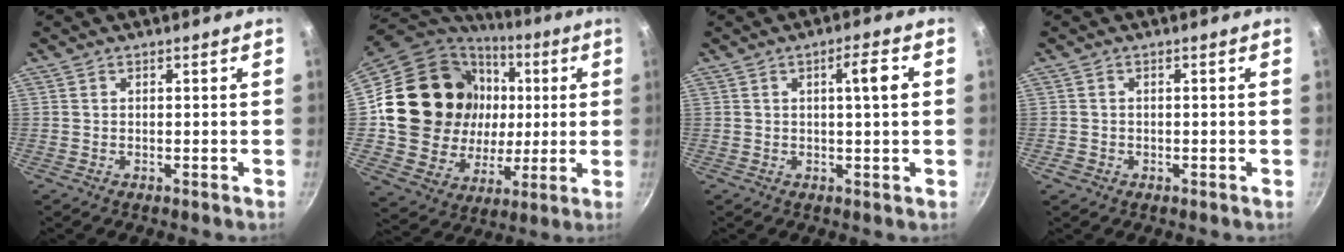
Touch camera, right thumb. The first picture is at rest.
{"total": 26.4, "force": [3.9, 21.8, 14.4], "torque": [-0.237, 0.015, 0.086]}
{"total": 4.9, "force": [0.8, 0.6, 4.8], "torque": [-0.074, 0.005, 0.012]}
{"total": 1.7, "force": [-0.6, 1.4, 0.6], "torque": [-0.011, 0.002, -0.009]}